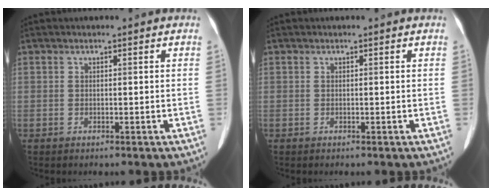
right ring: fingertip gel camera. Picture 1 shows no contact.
{"total": 0.0}